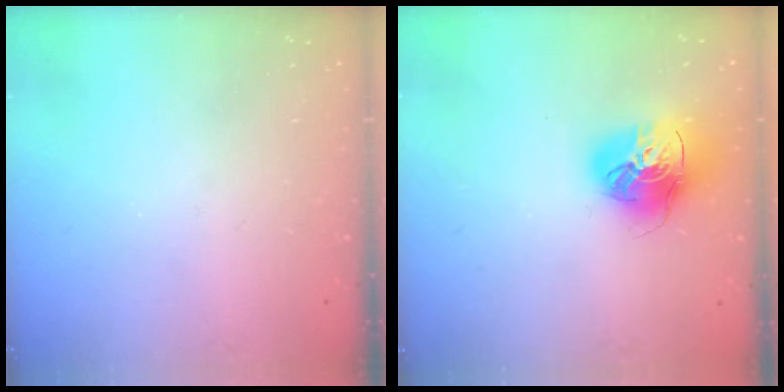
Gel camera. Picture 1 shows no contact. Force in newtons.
{"total": 16.3, "press": 16.2, "slide": 1.6}